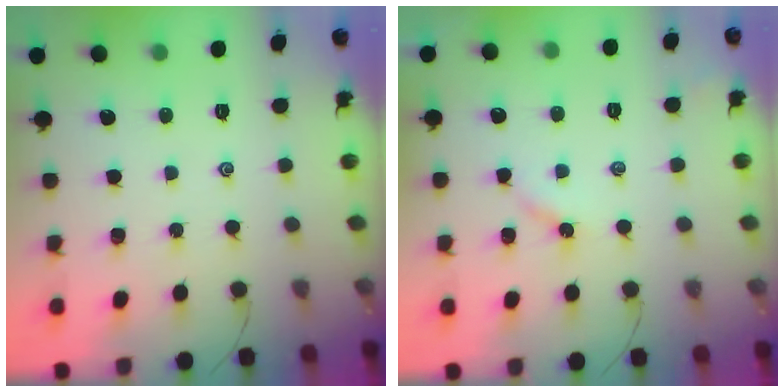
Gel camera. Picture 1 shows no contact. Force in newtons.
{"total": 2.5, "press": 2.4, "slide": 0.5}